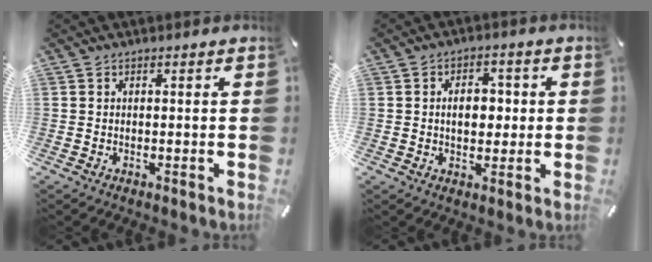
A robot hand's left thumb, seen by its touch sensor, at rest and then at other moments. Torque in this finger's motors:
{"motor_torque": [1.00, 0.94, 0.53, -0.27, 0.04]}